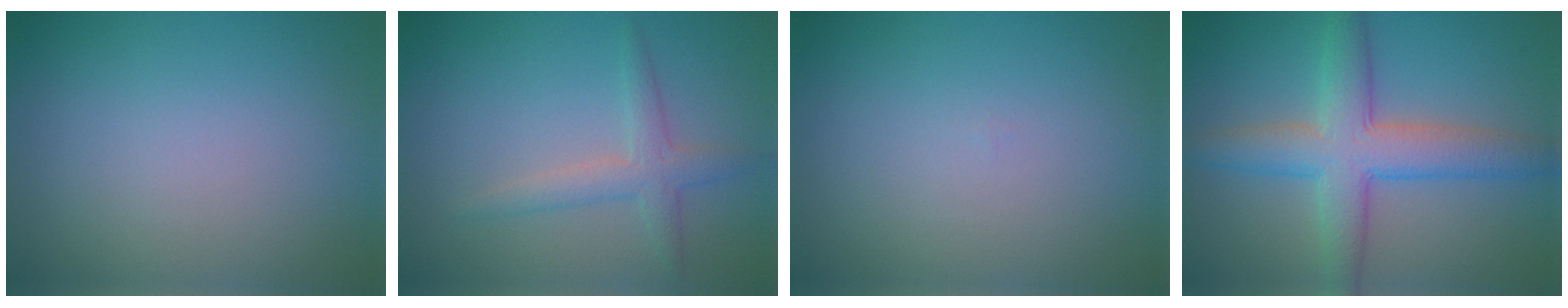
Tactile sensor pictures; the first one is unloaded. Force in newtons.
{"total": 2.5, "press": 2.5, "slide": 0.1}
{"total": 0.0}
{"total": 6.3, "press": 6.3, "slide": 0.3}